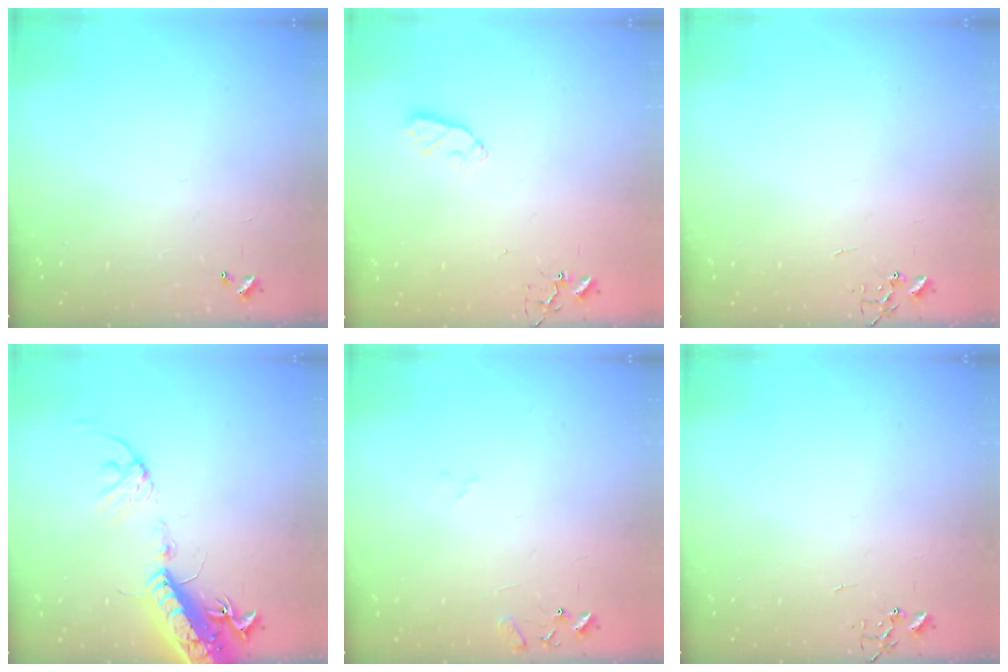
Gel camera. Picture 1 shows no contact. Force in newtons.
{"total": 5.2, "press": 5.2, "slide": 0.7}
{"total": 0.0}
{"total": 17.9, "press": 17.4, "slide": 4.2}
{"total": 9.5, "press": 9.5, "slide": 0.9}
{"total": 0.0}